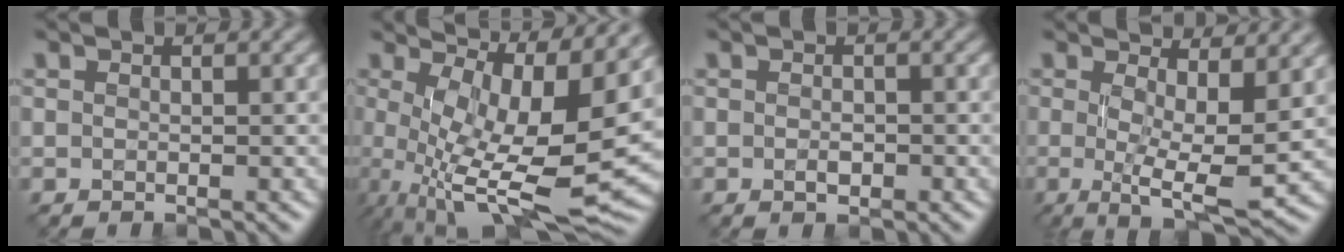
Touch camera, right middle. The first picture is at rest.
{"total": 14.6, "force": [2.0, 5.1, 13.5], "torque": [-0.196, -0.004, 0.052]}
{"total": 1.1, "force": [-0.4, 0.7, 0.8], "torque": [-0.015, 0.000, -0.006]}
{"total": 8.2, "force": [1.3, 2.2, 7.8], "torque": [-0.114, -0.010, 0.021]}